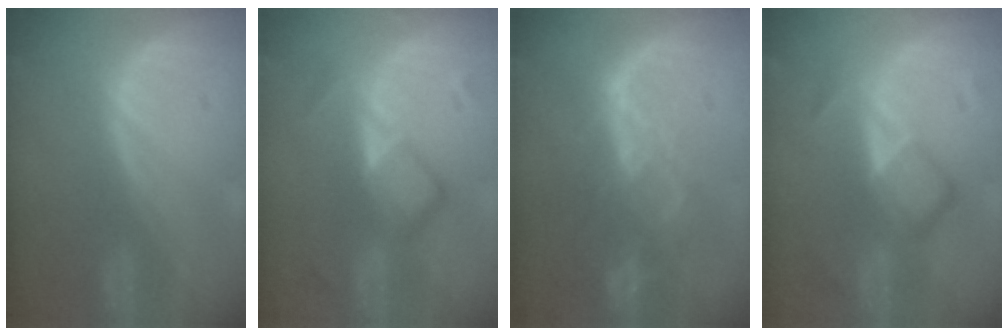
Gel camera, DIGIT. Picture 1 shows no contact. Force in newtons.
{"total": 6.6, "press": 5.7, "slide": 3.3}
{"total": 8.9, "press": 7.5, "slide": 4.7}
{"total": 6.9, "press": 5.9, "slide": 3.6}